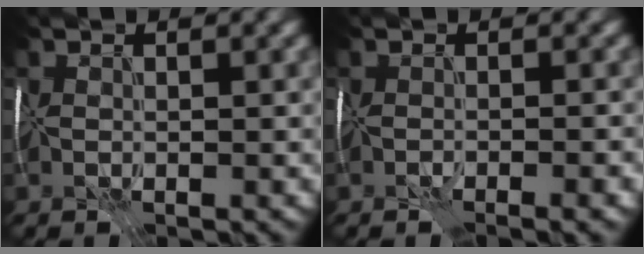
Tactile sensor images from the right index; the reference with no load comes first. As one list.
[{"total": 2.2, "force": [-1.8, -0.2, 1.1], "torque": [-0.008, -0.010, -0.020]}]